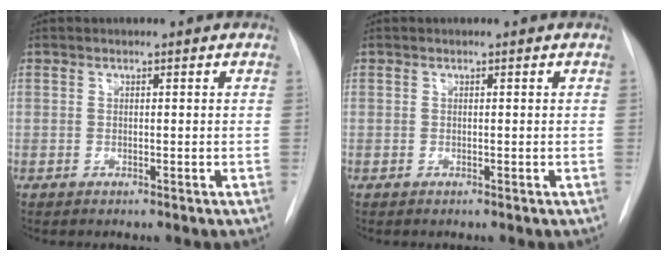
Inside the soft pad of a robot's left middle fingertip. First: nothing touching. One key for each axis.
{"total": 0.0}